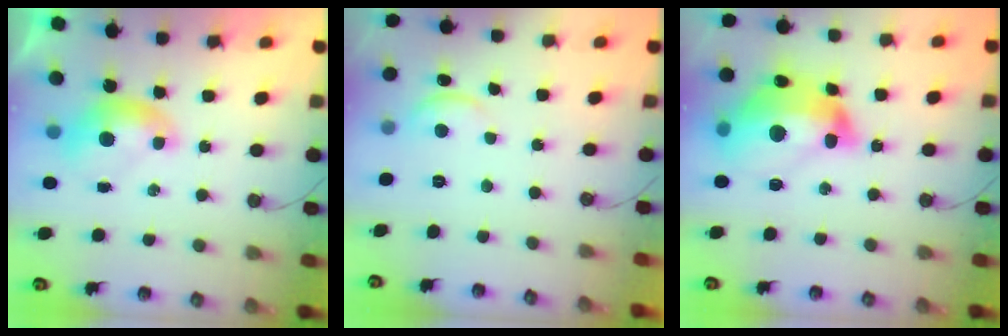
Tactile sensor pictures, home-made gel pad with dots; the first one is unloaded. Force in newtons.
{"total": 1.2, "press": 1.2, "slide": 0.3}
{"total": 17.2, "press": 17.1, "slide": 1.8}